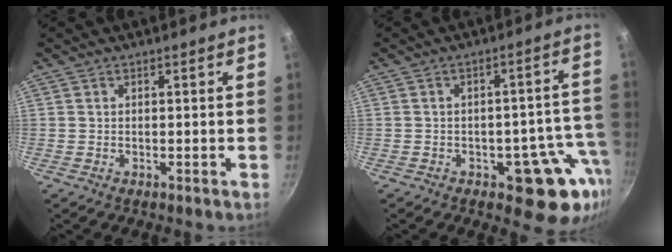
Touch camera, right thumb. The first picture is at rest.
{"total": 11.6, "force": [-4.8, 6.5, 8.3], "torque": [-0.033, 0.039, -0.053]}